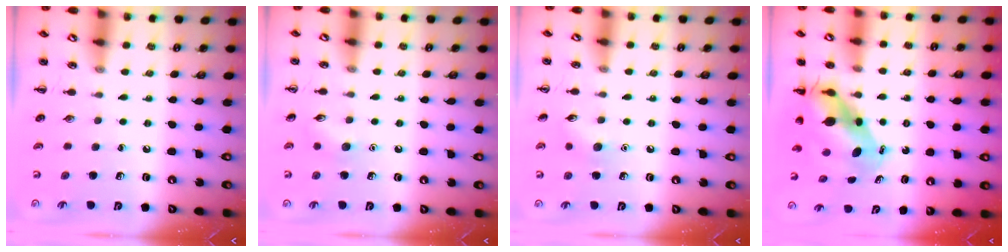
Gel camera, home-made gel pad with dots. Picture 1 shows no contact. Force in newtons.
{"total": 6.6, "press": 6.3, "slide": 1.9}
{"total": 6.5, "press": 6.3, "slide": 1.6}
{"total": 7.3, "press": 7.0, "slide": 1.9}